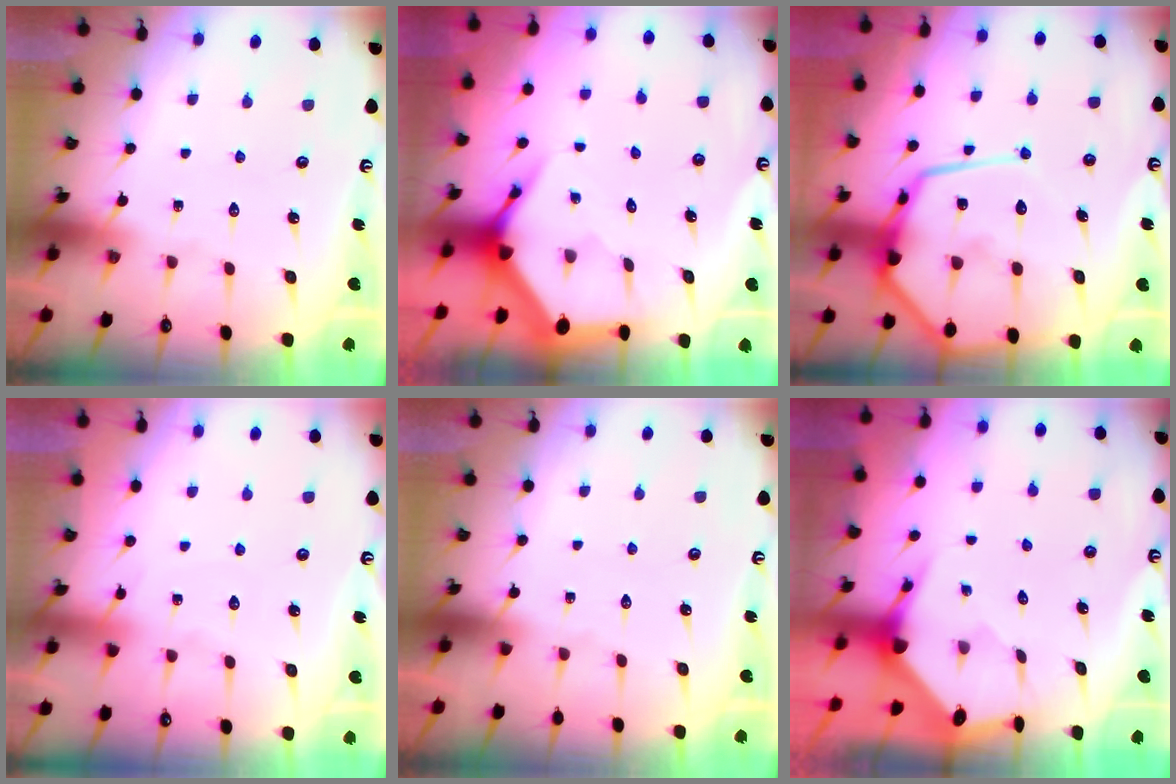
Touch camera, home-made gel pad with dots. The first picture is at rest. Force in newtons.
{"total": 4.7, "press": 4.6, "slide": 0.5}
{"total": 18.4, "press": 18.3, "slide": 1.8}
{"total": 2.7, "press": 2.6, "slide": 0.4}
{"total": 0.0}
{"total": 3.7, "press": 3.6, "slide": 0.5}